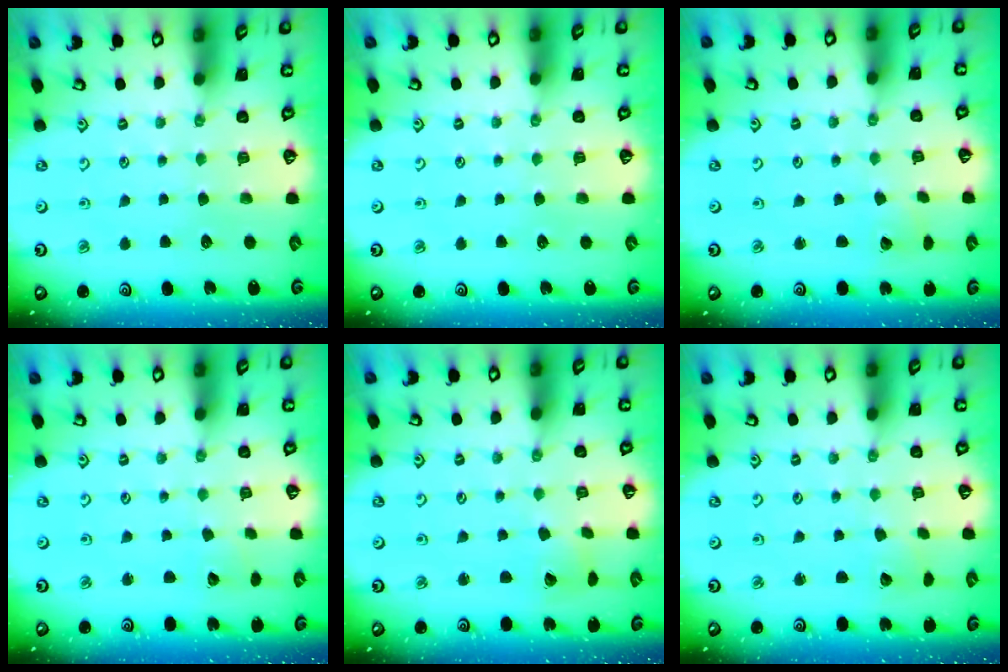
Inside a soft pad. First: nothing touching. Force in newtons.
{"total": 0.0}
{"total": 2.9, "press": 2.9, "slide": 0.1}
{"total": 2.0, "press": 2.0, "slide": 0.2}
{"total": 4.1, "press": 4.1, "slide": 0.5}
{"total": 2.0, "press": 2.0, "slide": 0.2}